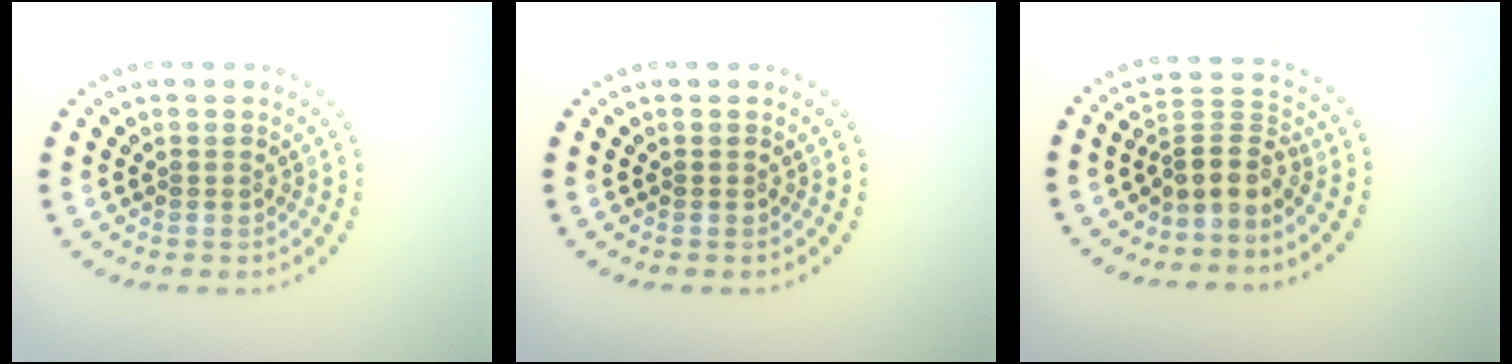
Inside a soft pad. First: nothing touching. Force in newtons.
{"total": 0.0}
{"total": 3.2, "press": 2.3, "slide": 2.1}